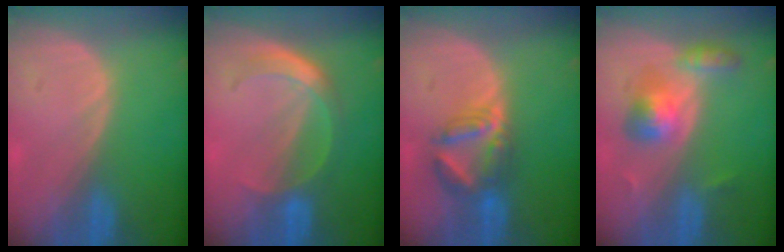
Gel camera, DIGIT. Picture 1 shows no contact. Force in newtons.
{"total": 5.8, "press": 5.0, "slide": 2.8}
{"total": 6.0, "press": 6.0, "slide": 0.3}
{"total": 5.5, "press": 5.3, "slide": 1.6}